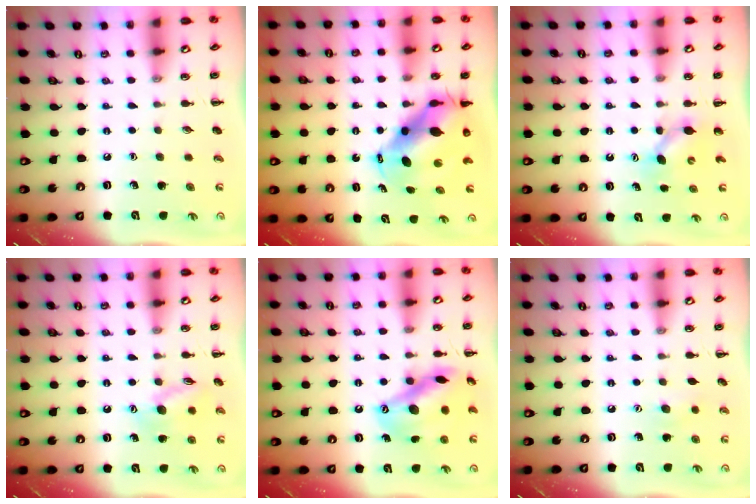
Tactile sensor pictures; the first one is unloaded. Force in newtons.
{"total": 10.8, "press": 10.4, "slide": 3.0}
{"total": 4.5, "press": 4.4, "slide": 0.9}
{"total": 11.2, "press": 11.1, "slide": 0.9}
{"total": 16.1, "press": 16.1, "slide": 1.3}
{"total": 6.0, "press": 5.8, "slide": 1.5}